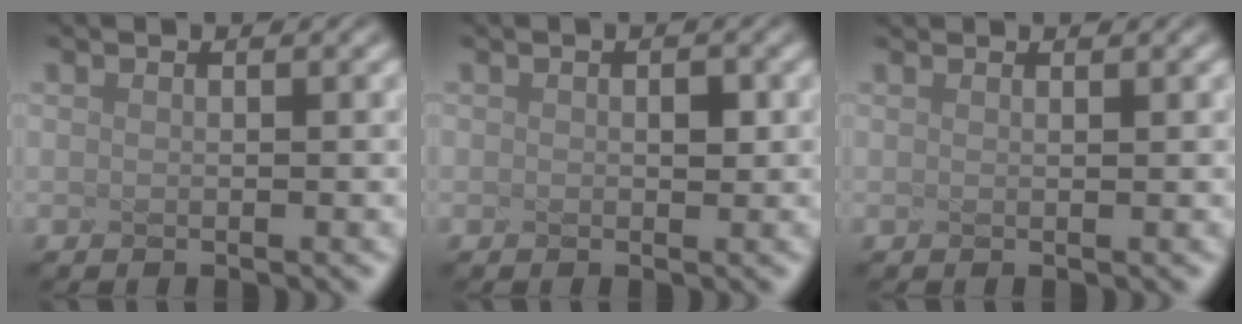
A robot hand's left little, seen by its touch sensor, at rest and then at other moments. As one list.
[{"total": 1.0, "force": [-0.7, -0.6, -0.2], "torque": [-0.017, -0.003, 0.019]}, {"total": 1.1, "force": [0.9, 0.4, 0.5], "torque": [0.003, 0.014, 0.000]}]